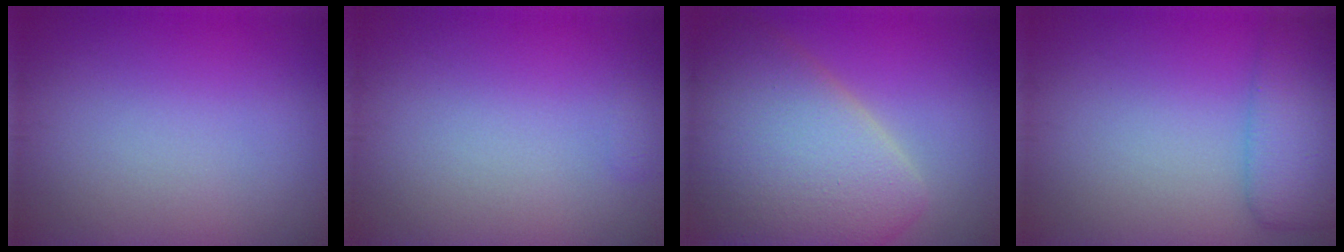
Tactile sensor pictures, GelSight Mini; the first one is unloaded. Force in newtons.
{"total": 0.6, "press": 0.6, "slide": 0.1}
{"total": 8.9, "press": 8.9, "slide": 0.5}
{"total": 3.8, "press": 3.8, "slide": 0.1}